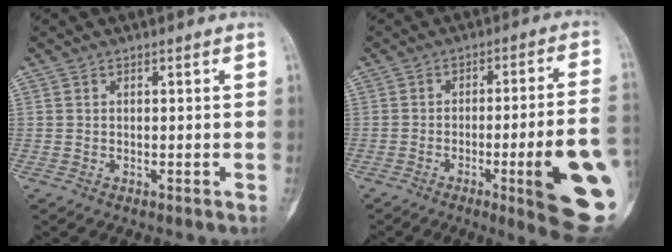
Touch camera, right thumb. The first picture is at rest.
{"total": 17.4, "force": [-4.9, 2.2, 16.5], "torque": [-0.177, 0.010, -0.060]}